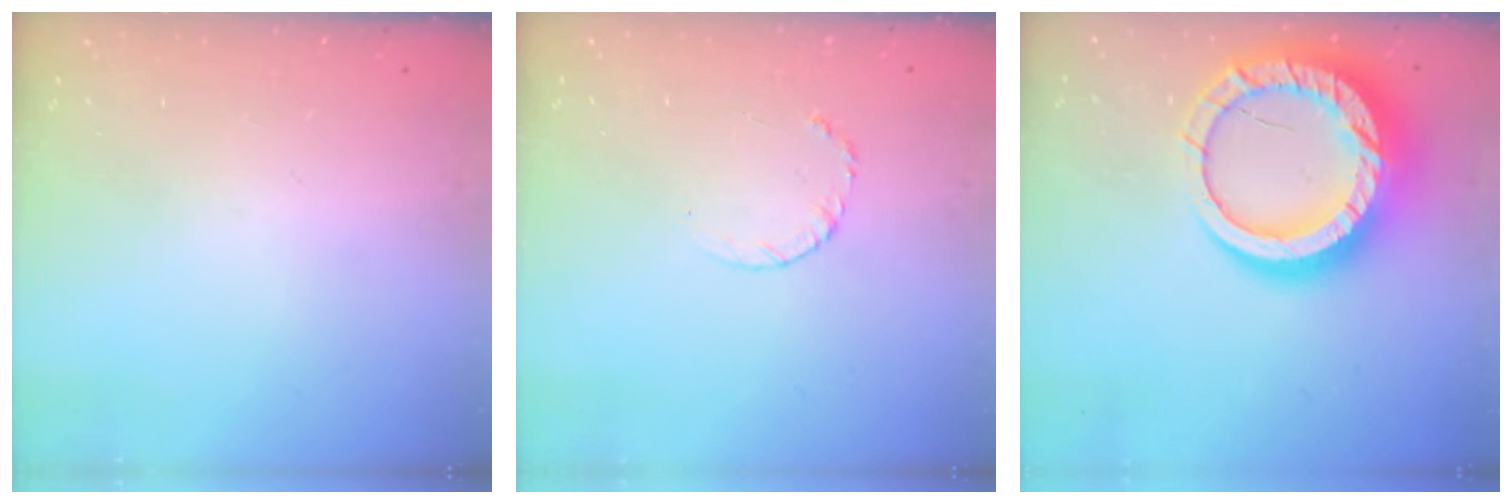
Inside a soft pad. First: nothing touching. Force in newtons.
{"total": 3.3, "press": 3.3, "slide": 0.3}
{"total": 25.6, "press": 25.5, "slide": 2.2}